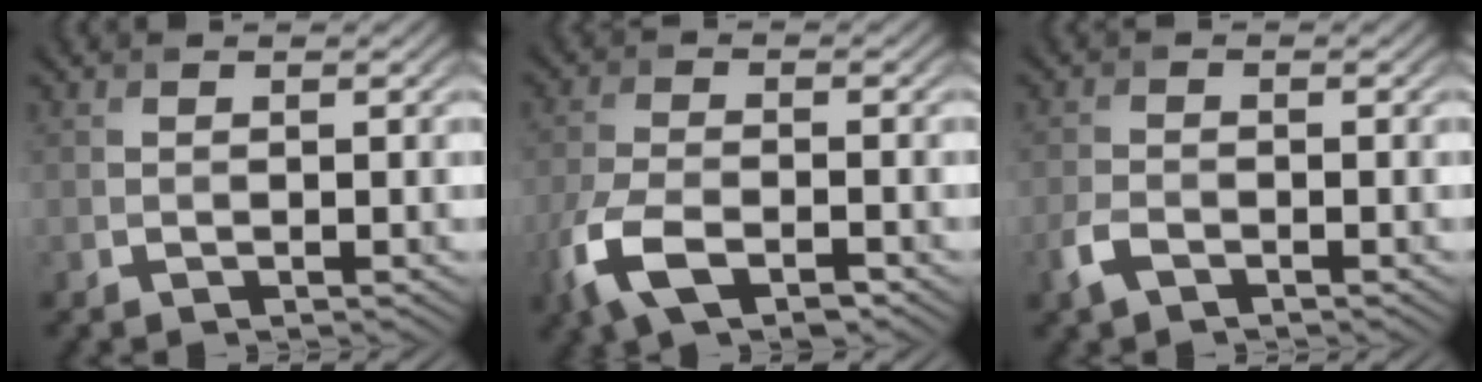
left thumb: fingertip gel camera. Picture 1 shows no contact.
{"total": 7.6, "force": [-4.0, 3.3, 5.5], "torque": [-0.130, -0.012, -0.087]}
{"total": 2.6, "force": [-1.7, 1.2, 1.6], "torque": [-0.043, -0.003, -0.040]}